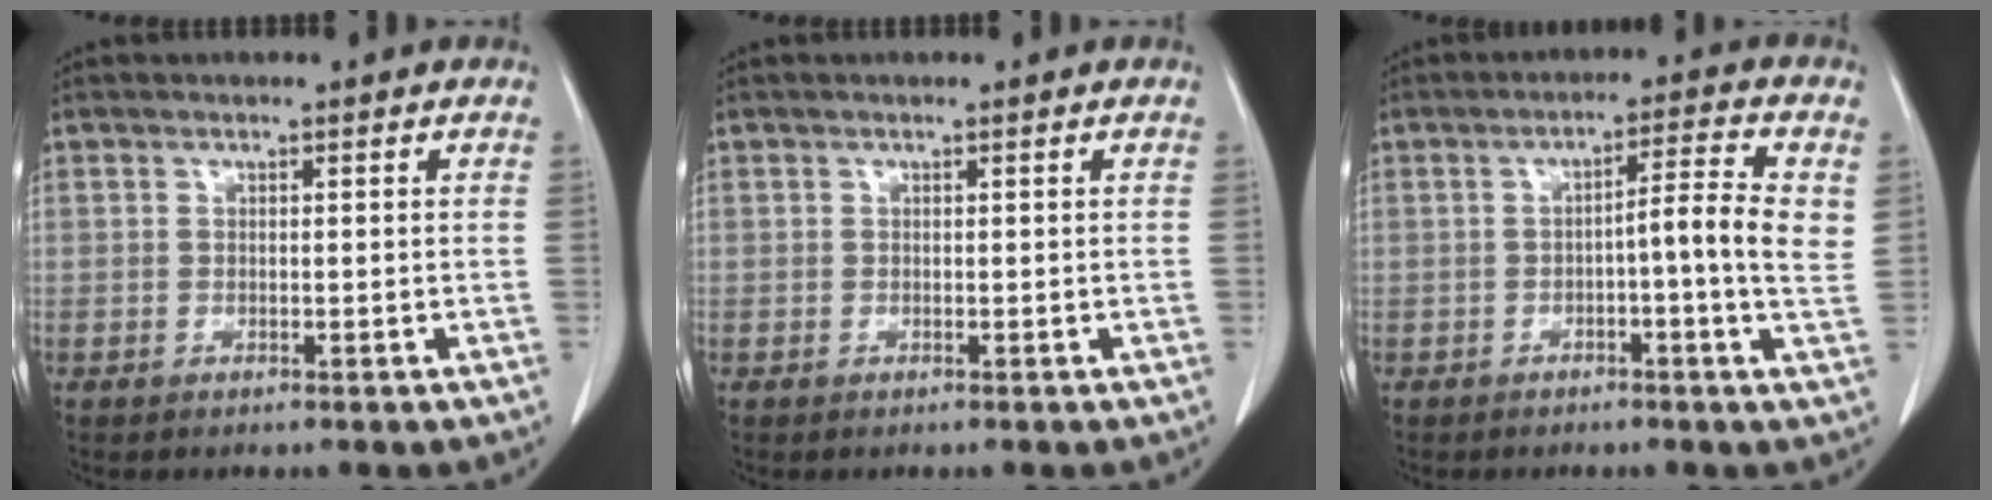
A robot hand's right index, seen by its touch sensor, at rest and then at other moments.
{"total": 0.0}
{"total": 7.3, "force": [0.3, -0.1, 7.2], "torque": [-0.105, 0.016, -0.001]}